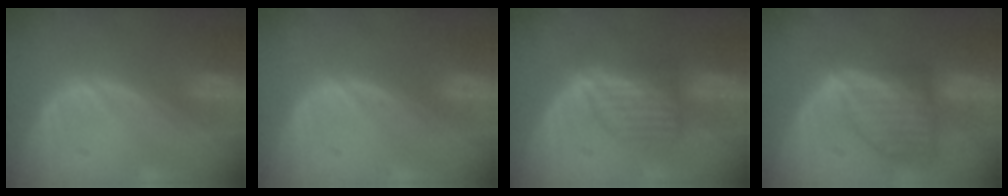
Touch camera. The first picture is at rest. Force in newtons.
{"total": 0.0}
{"total": 6.1, "press": 5.5, "slide": 2.6}
{"total": 7.7, "press": 7.0, "slide": 3.2}